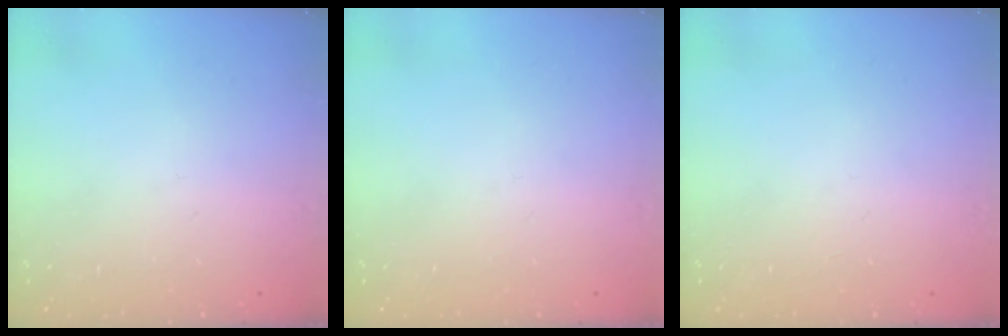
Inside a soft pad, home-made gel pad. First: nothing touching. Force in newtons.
{"total": 0.0}
{"total": 0.0}